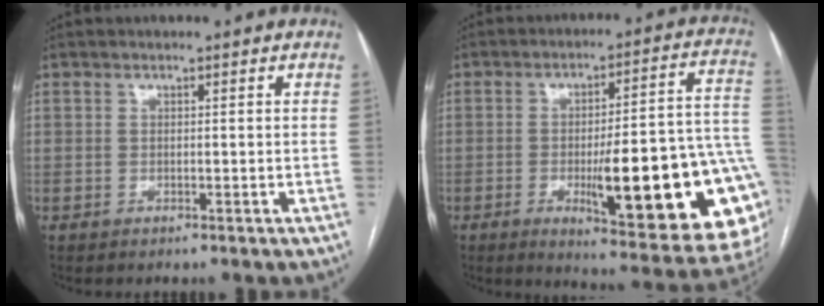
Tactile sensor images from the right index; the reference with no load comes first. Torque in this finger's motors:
{"motor_torque": [2.14, 0.00, 1.05, 0.21]}